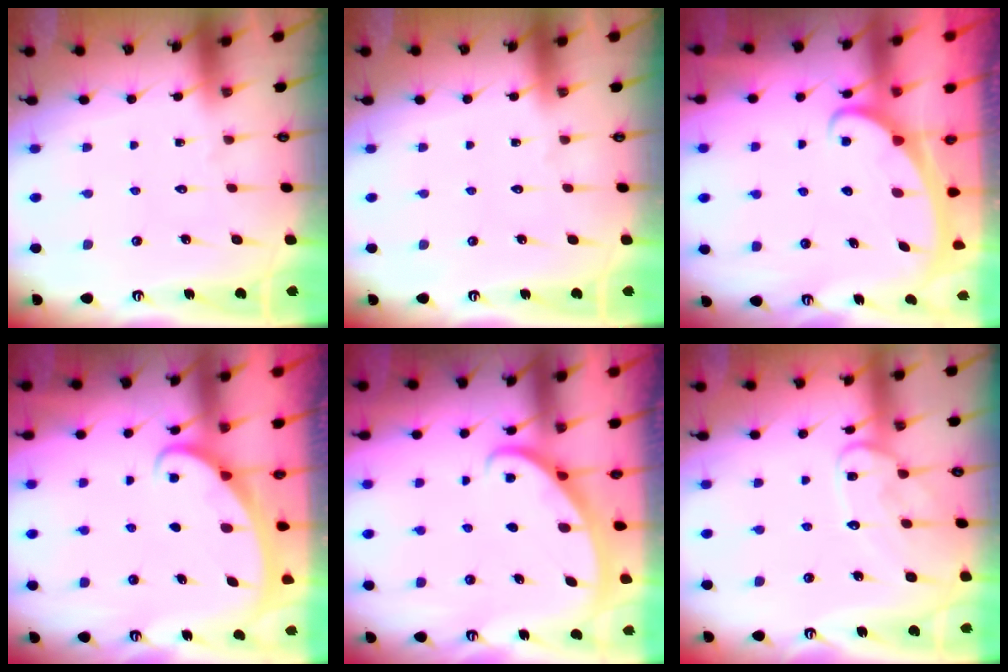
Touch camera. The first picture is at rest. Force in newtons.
{"total": 0.0}
{"total": 2.1, "press": 2.1, "slide": 0.3}
{"total": 2.2, "press": 2.2, "slide": 0.4}
{"total": 2.8, "press": 2.8, "slide": 0.1}
{"total": 11.9, "press": 11.9, "slide": 0.8}